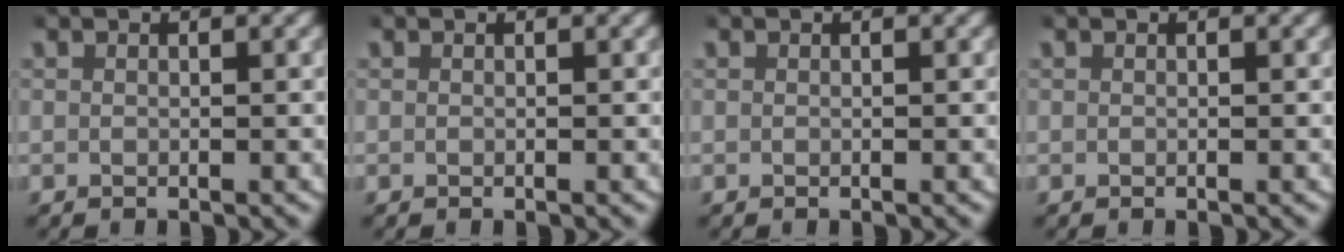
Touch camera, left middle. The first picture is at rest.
{"total": 0.0}
{"total": 0.0}
{"total": 0.0}